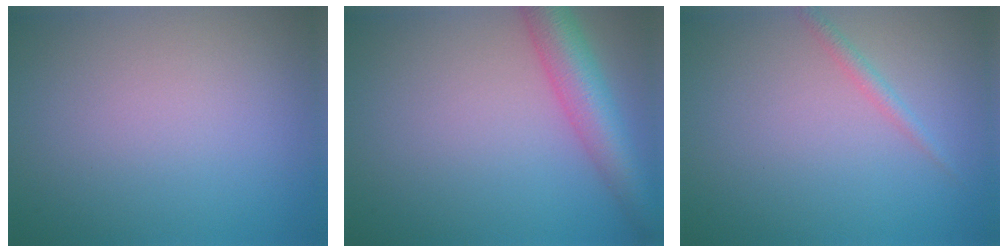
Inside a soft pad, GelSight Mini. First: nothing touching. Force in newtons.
{"total": 5.8, "press": 5.8, "slide": 0.2}
{"total": 1.2, "press": 1.2, "slide": 0.0}